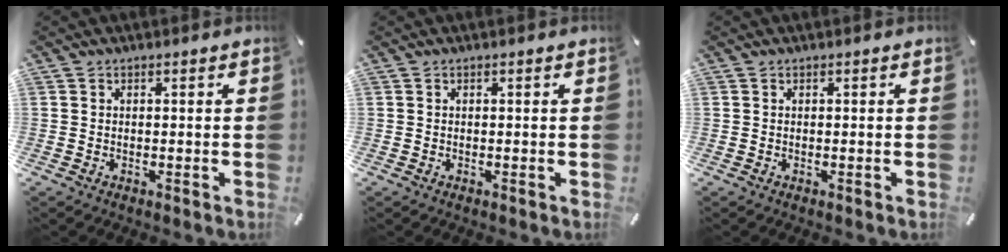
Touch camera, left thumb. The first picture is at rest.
{"total": 0.0}
{"total": 0.0}